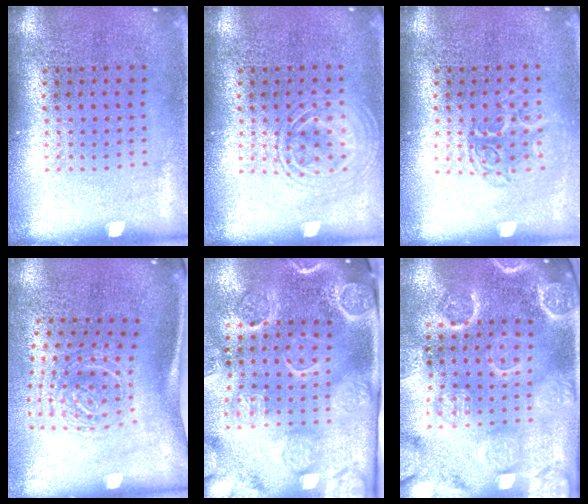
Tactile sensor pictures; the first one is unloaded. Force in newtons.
{"total": 1.3, "press": 1.3, "slide": 0.2}
{"total": 1.3, "press": 1.1, "slide": 0.7}
{"total": 1.9, "press": 1.3, "slide": 1.4}
{"total": 4.4, "press": 3.5, "slide": 2.8}
{"total": 4.1, "press": 3.6, "slide": 1.9}